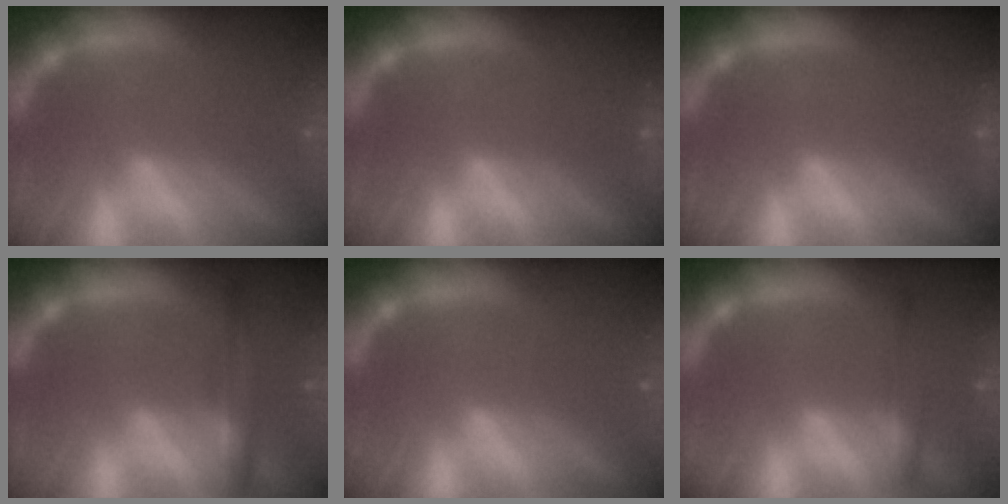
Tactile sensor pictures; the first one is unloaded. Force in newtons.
{"total": 0.9}
{"total": 1.4}
{"total": 3.5}
{"total": 0.0}
{"total": 2.4}